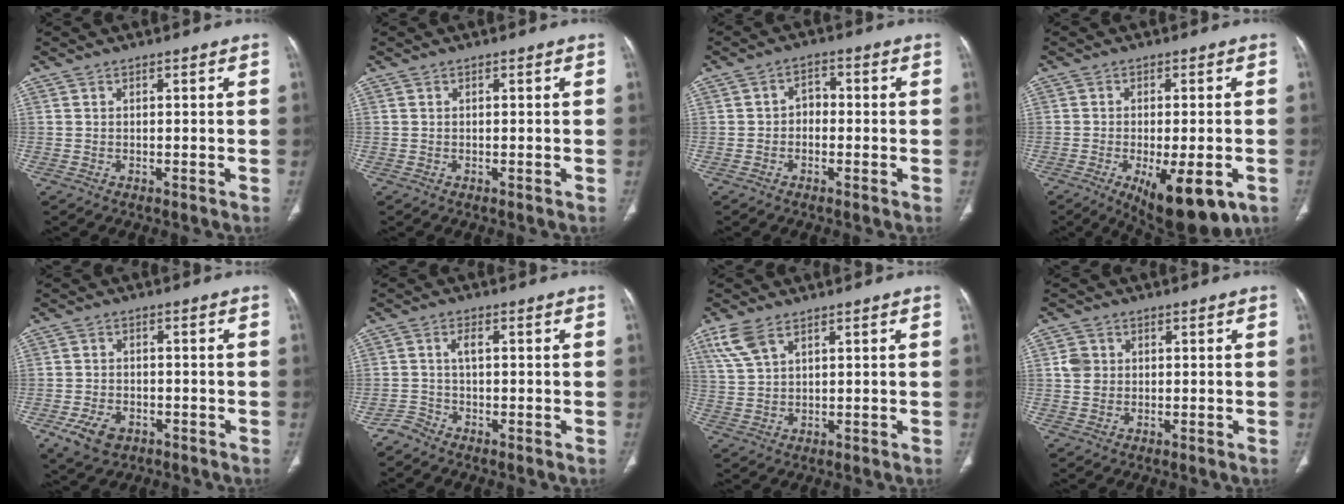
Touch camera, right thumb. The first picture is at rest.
{"total": 0.0}
{"total": 3.2, "force": [-0.5, 2.6, 1.8], "torque": [-0.013, 0.015, -0.019]}
{"total": 14.0, "force": [-5.7, 5.4, 11.5], "torque": [-0.144, -0.007, -0.069]}
{"total": 6.3, "force": [-2.9, 4.1, 3.7], "torque": [-0.069, 0.009, -0.046]}
{"total": 1.9, "force": [-1.2, 1.1, 1.0], "torque": [-0.019, 0.011, -0.025]}
{"total": 5.9, "force": [3.7, 2.7, 3.8], "torque": [-0.087, -0.002, 0.084]}
{"total": 3.3, "force": [0.5, 3.0, 1.4], "torque": [-0.012, 0.004, 0.010]}